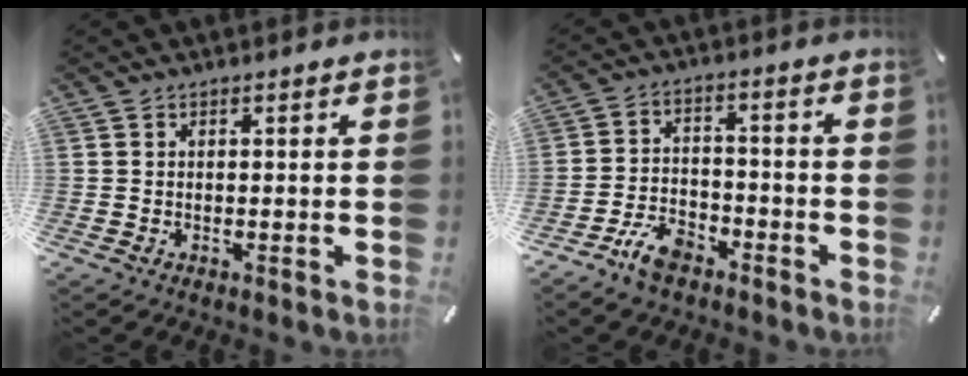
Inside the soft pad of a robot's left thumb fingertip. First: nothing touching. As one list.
[{"total": 7.7, "force": [-5.5, 3.9, 3.6], "torque": [-0.076, 0.028, -0.106]}]